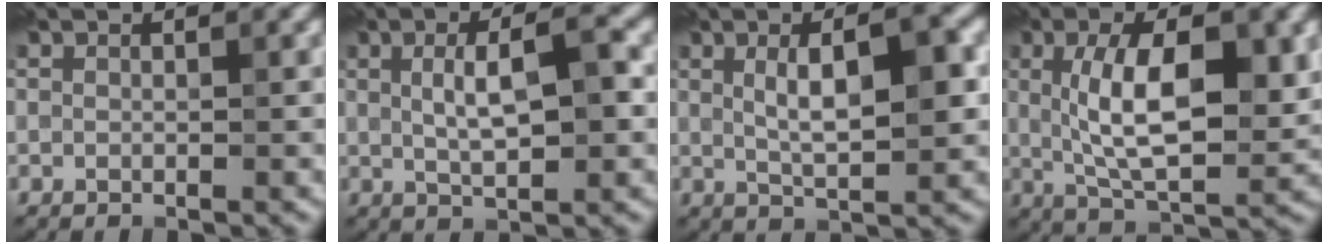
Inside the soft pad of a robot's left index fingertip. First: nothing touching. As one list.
[{"total": 4.9, "force": [0.9, 1.2, 4.7], "torque": [-0.083, 0.007, 0.012]}, {"total": 5.6, "force": [1.1, 1.5, 5.3], "torque": [-0.085, 0.006, 0.017]}, {"total": 8.6, "force": [1.3, 3.2, 7.9], "torque": [-0.133, -0.002, 0.023]}]